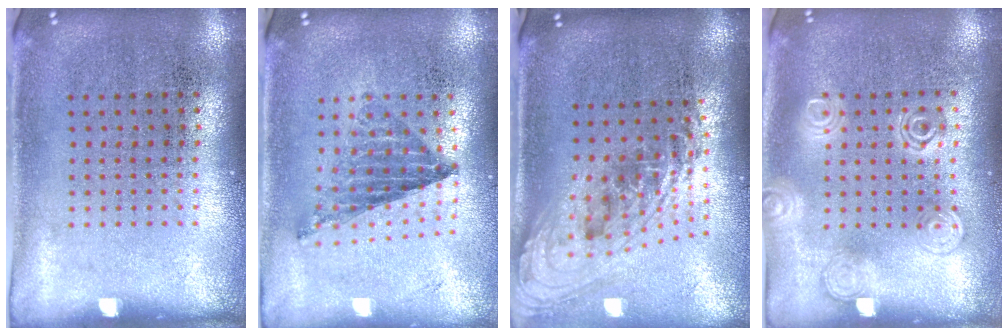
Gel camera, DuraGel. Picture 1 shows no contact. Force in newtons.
{"total": 0.8, "press": 0.8, "slide": 0.1}
{"total": 2.3, "press": 1.7, "slide": 1.6}
{"total": 1.3, "press": 1.3, "slide": 0.1}